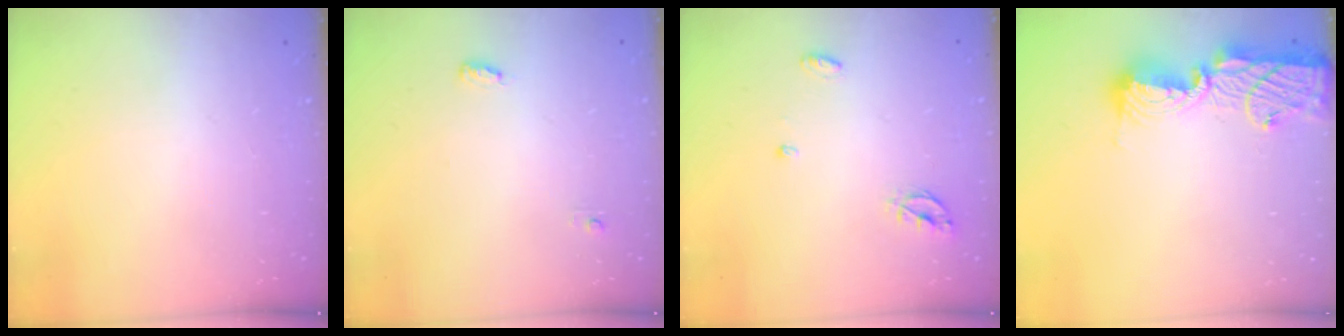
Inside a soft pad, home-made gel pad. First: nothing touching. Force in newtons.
{"total": 3.9, "press": 3.8, "slide": 1.0}
{"total": 5.1, "press": 5.1, "slide": 0.6}
{"total": 13.6, "press": 13.5, "slide": 1.0}